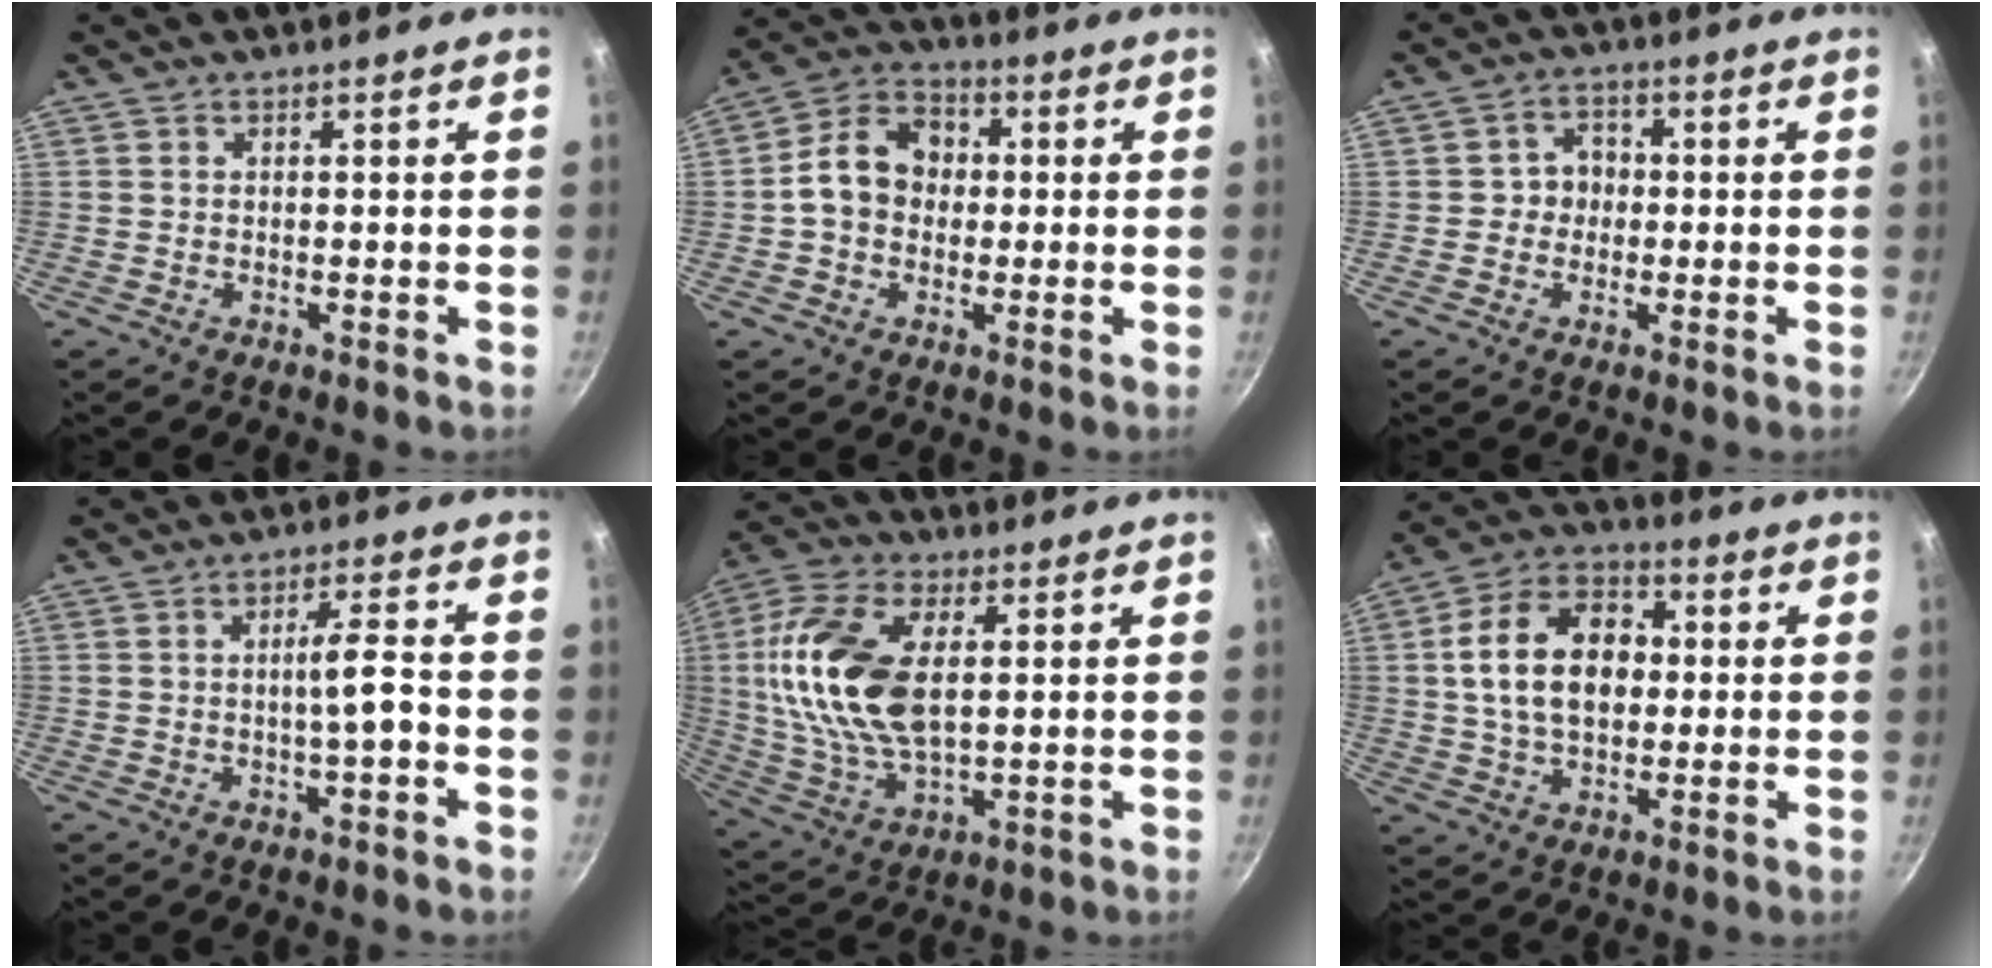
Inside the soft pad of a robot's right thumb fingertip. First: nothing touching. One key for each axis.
{"total": 10.6, "fx": 0.2, "fy": 8.4, "fz": 6.5, "tx": -0.082, "ty": 0.026, "tz": -0.016}
{"total": 4.4, "fx": -0.4, "fy": 4.0, "fz": 1.8, "tx": 0.006, "ty": 0.011, "tz": -0.014}
{"total": 4.6, "fx": -0.9, "fy": 0.2, "fz": 4.5, "tx": -0.079, "ty": 0.012, "tz": -0.014}
{"total": 19.3, "fx": 3.0, "fy": 10.4, "fz": 16.0, "tx": -0.312, "ty": 0.001, "tz": 0.056}
{"total": 15.5, "fx": 1.3, "fy": 10.5, "fz": 11.4, "tx": -0.164, "ty": 0.023, "tz": 0.009}